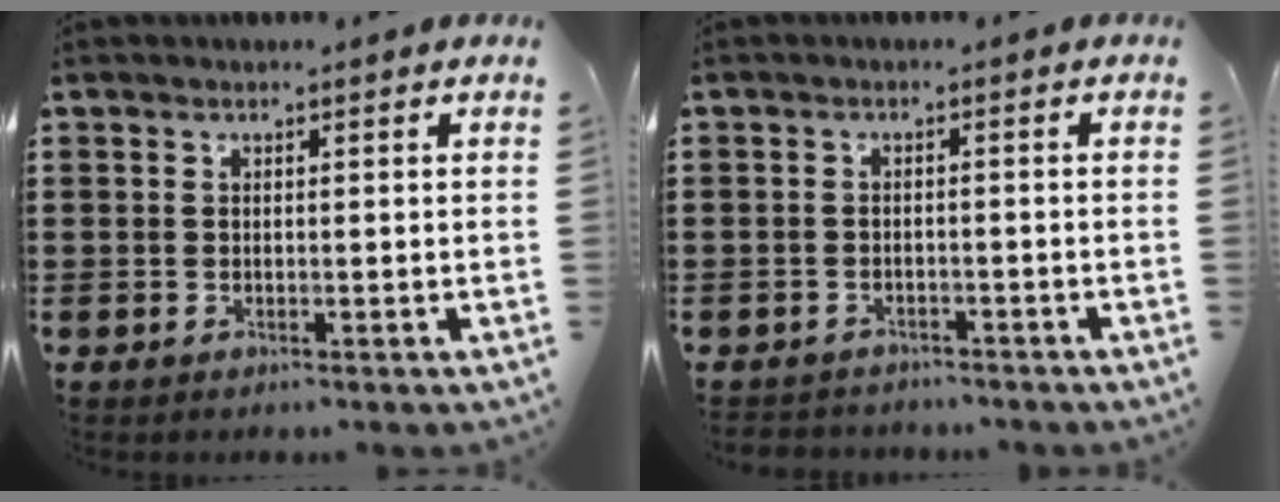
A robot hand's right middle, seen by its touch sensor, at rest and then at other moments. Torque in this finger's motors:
{"motor_torque": [2.14, 0.00, 0.03, 0.02]}